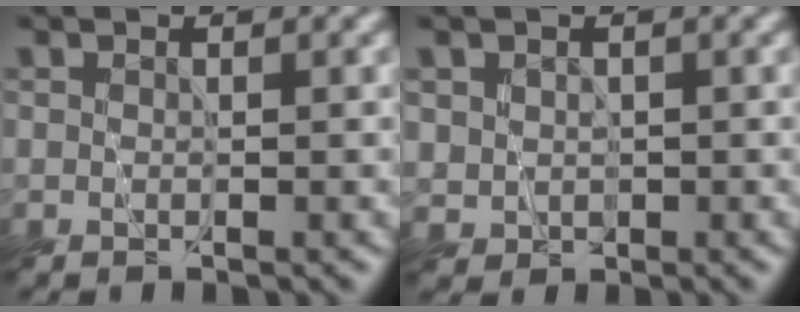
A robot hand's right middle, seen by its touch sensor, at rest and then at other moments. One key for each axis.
{"total": 1.2, "fx": 0.3, "fy": 1.2, "fz": -0.1, "tx": 0.001, "ty": -0.003, "tz": 0.006}